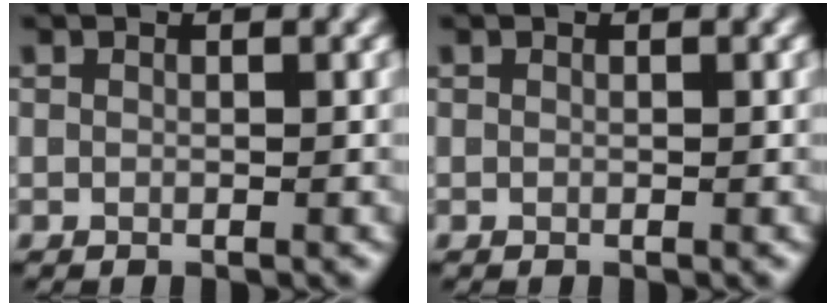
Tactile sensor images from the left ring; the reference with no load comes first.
{"total": 0.0}